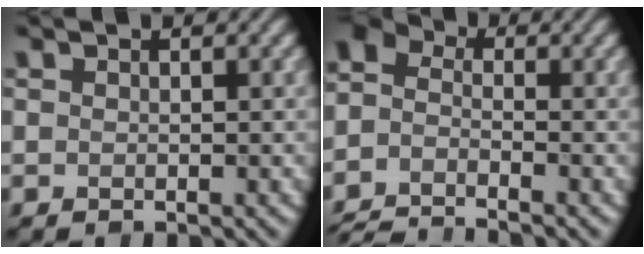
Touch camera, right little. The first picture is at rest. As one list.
[{"total": 5.2, "force": [-4.0, 2.1, 2.7], "torque": [-0.058, -0.013, -0.084]}]